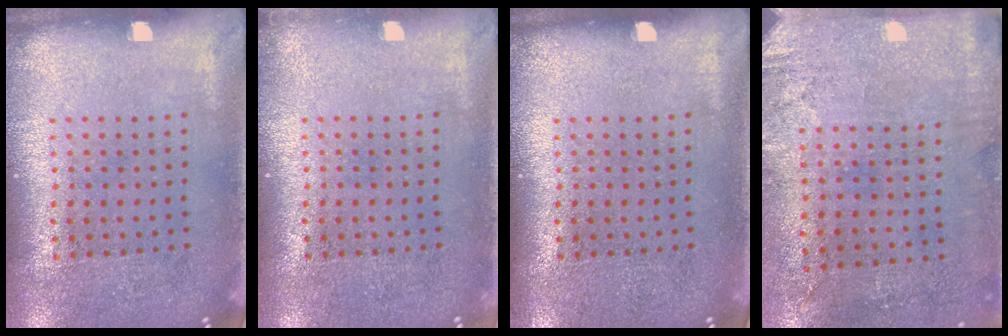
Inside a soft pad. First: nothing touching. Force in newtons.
{"total": 0.6, "press": 0.6, "slide": 0.1}
{"total": 0.0}
{"total": 2.9, "press": 2.4, "slide": 1.7}